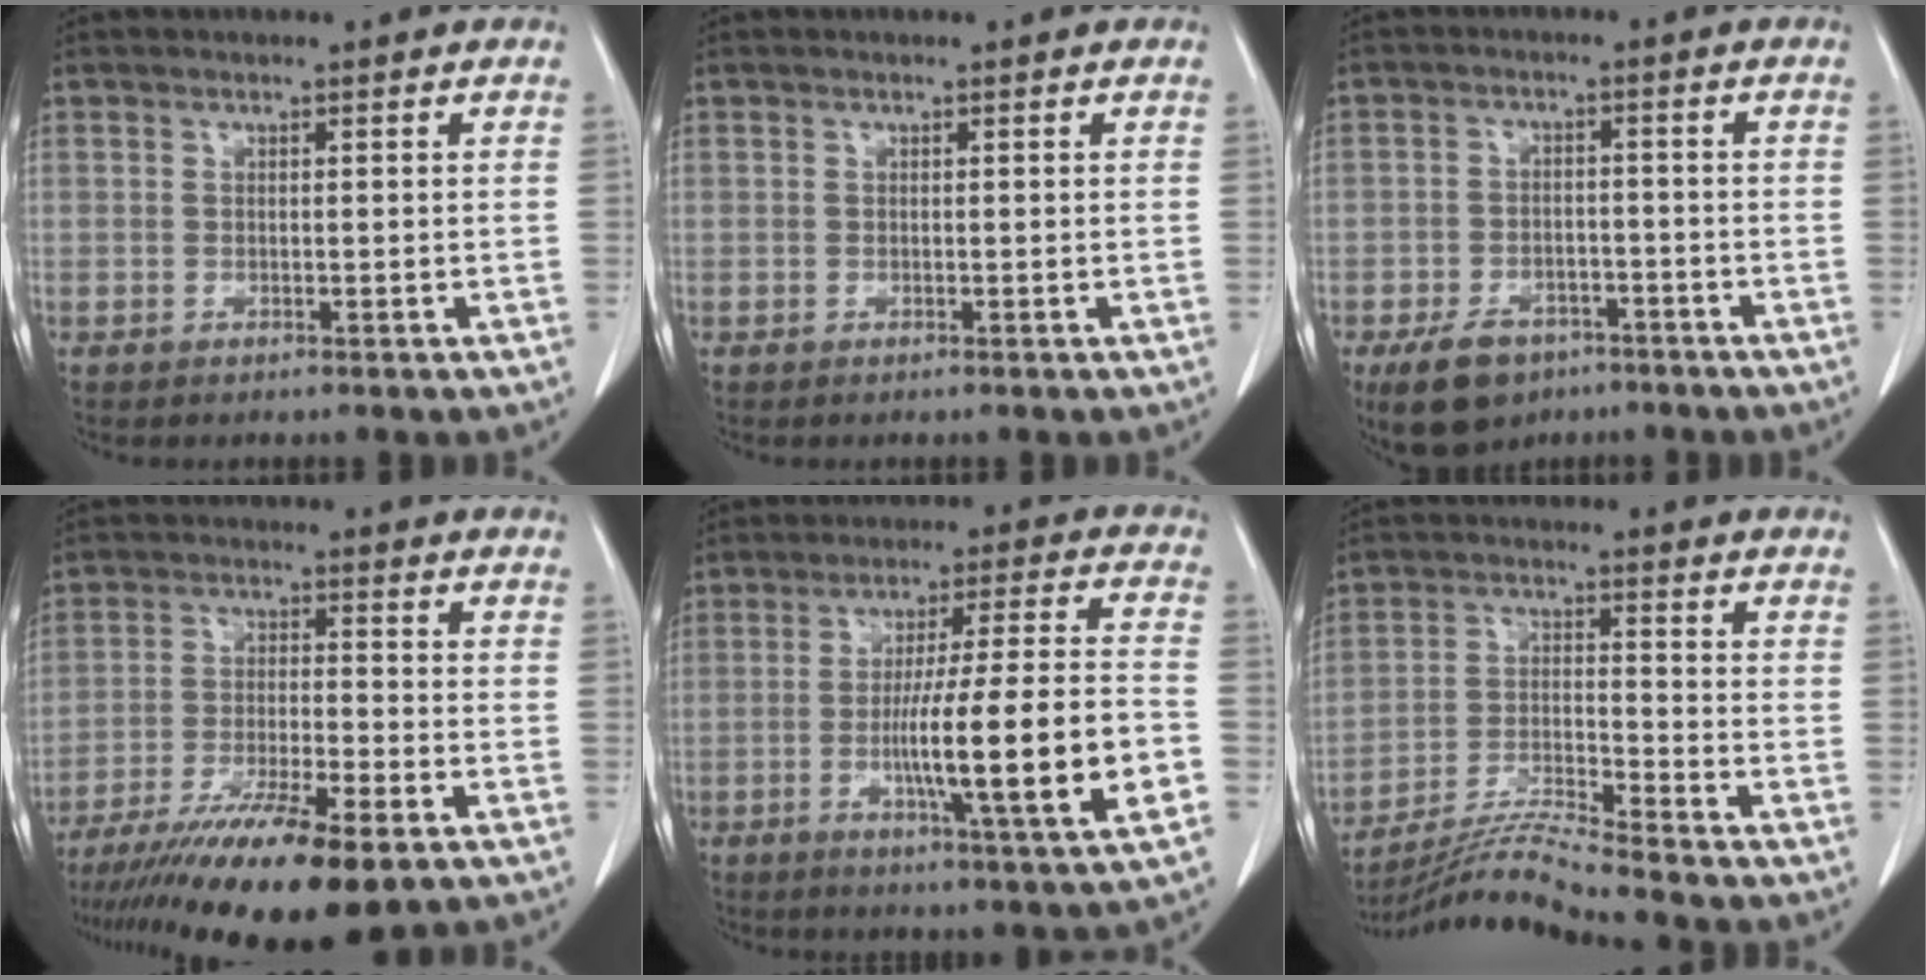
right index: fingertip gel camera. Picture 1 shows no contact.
{"total": 0.0}
{"total": 8.1, "force": [-5.3, 5.0, 3.4], "torque": [-0.069, 0.000, -0.080]}
{"total": 15.4, "force": [-10.8, 1.5, 10.9], "torque": [-0.189, -0.037, -0.183]}
{"total": 17.2, "force": [-4.2, -0.1, 16.7], "torque": [-0.261, -0.005, -0.066]}
{"total": 9.2, "force": [-8.4, -2.7, 2.7], "torque": [-0.050, -0.015, -0.159]}